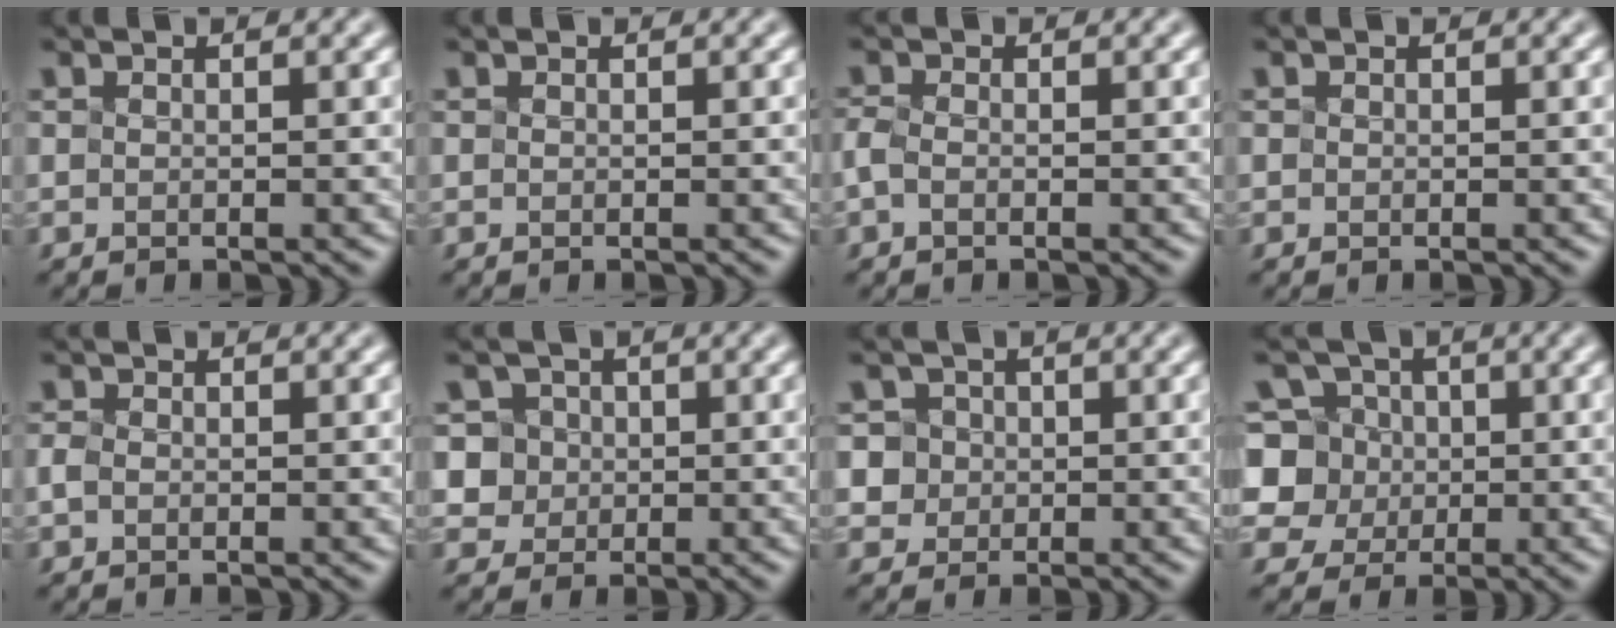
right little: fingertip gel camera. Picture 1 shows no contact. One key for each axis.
{"total": 0.0}
{"total": 1.3, "fx": -0.4, "fy": 0.9, "fz": 0.9, "tx": -0.024, "ty": 0.003, "tz": -0.014}
{"total": 0.0}
{"total": 1.1, "fx": -0.2, "fy": 0.9, "fz": 0.6, "tx": -0.012, "ty": 0.001, "tz": -0.008}
{"total": 5.1, "fx": 1.1, "fy": 4.8, "fz": 1.5, "tx": -0.014, "ty": 0.034, "tz": 0.003}
{"total": 4.3, "fx": 0.7, "fy": 4.1, "fz": 1.3, "tx": -0.008, "ty": 0.035, "tz": -0.001}
{"total": 5.9, "fx": 0.7, "fy": 5.4, "fz": 2.2, "tx": -0.036, "ty": 0.027, "tz": -0.010}